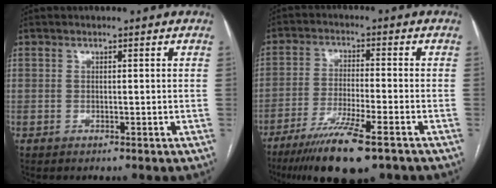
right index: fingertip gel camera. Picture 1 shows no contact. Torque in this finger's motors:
{"motor_torque": [1.09, -0.64, 0.57, 0.14]}